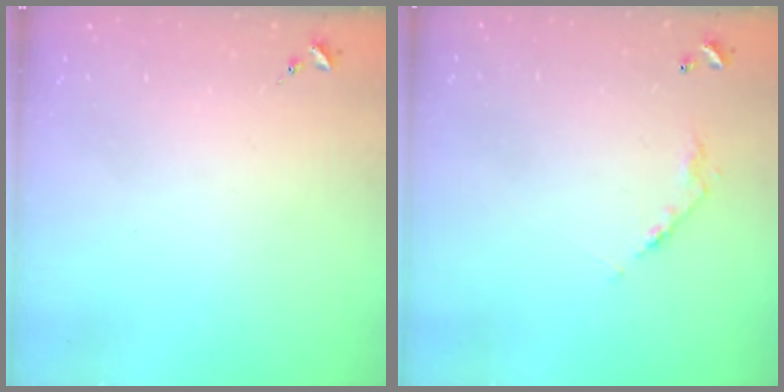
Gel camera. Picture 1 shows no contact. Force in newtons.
{"total": 6.0, "press": 6.0, "slide": 0.3}